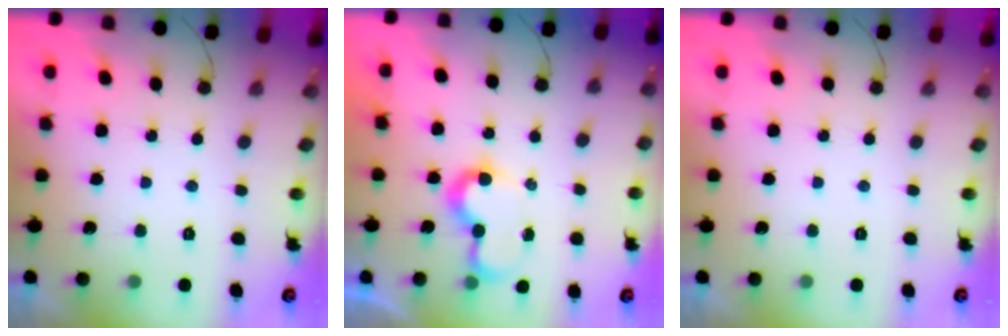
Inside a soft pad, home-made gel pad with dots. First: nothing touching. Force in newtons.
{"total": 7.5, "press": 7.5, "slide": 0.4}
{"total": 0.0}